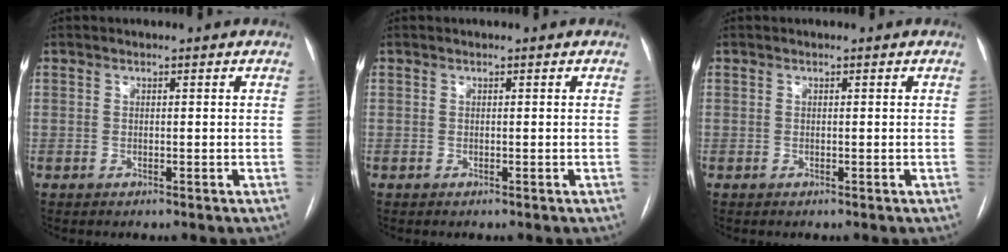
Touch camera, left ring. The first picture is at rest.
{"total": 0.0}
{"total": 0.0}